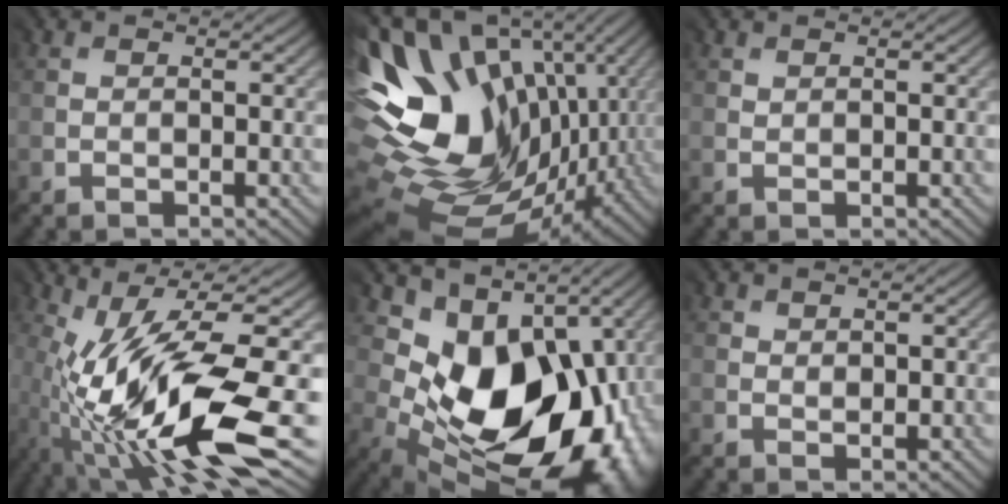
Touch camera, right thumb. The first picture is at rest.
{"total": 18.1, "force": [1.0, 13.7, 11.7], "torque": [-0.272, -0.049, 0.069]}
{"total": 1.0, "force": [0.8, 0.5, -0.1], "torque": [0.000, 0.000, 0.018]}
{"total": 14.7, "force": [-4.8, 4.0, 13.4], "torque": [-0.266, 0.008, -0.081]}
{"total": 16.2, "force": [1.6, 11.6, 11.2], "torque": [-0.157, -0.038, 0.060]}
{"total": 1.6, "force": [1.3, 1.0, 0.1], "torque": [-0.002, -0.002, 0.028]}